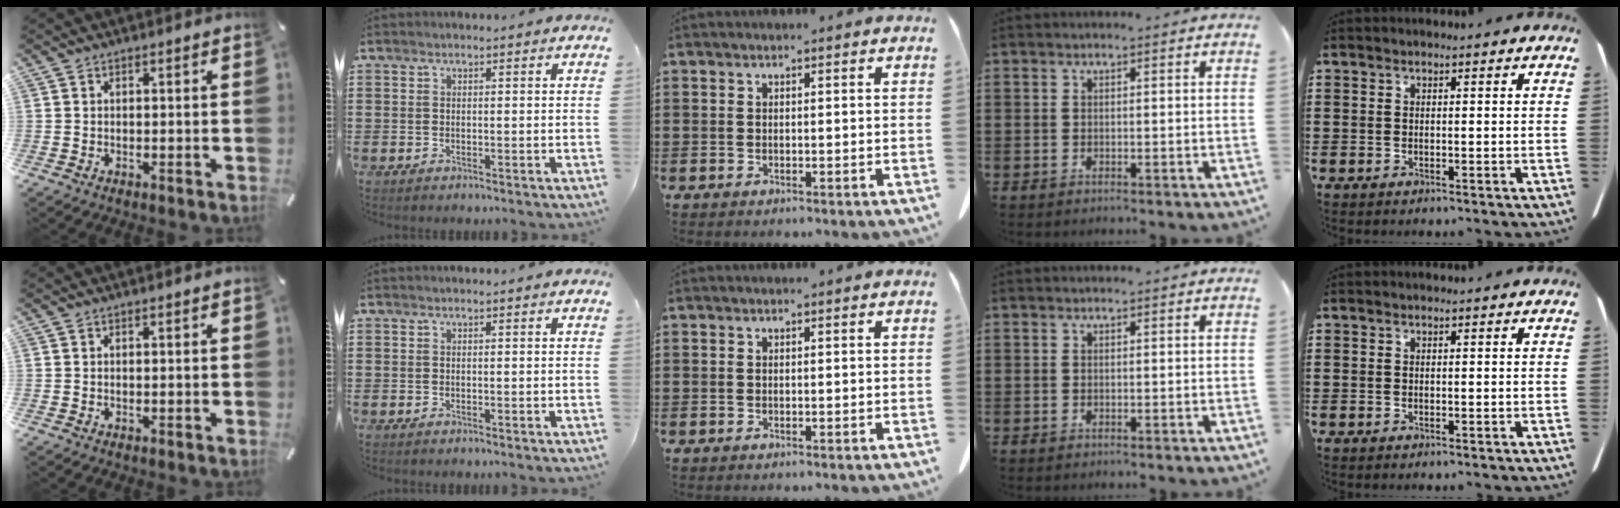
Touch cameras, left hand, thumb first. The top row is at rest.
{}